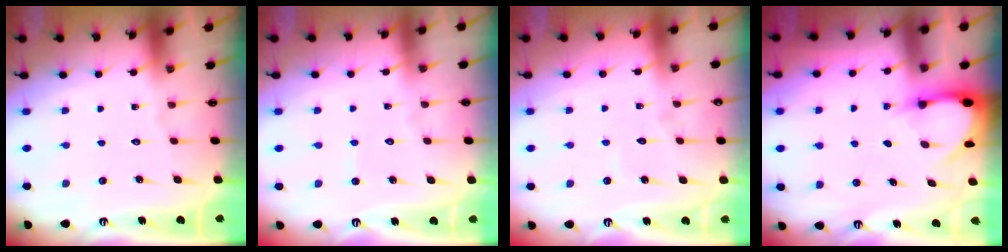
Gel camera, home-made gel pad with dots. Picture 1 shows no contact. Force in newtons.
{"total": 2.6, "press": 2.6, "slide": 0.2}
{"total": 2.7, "press": 2.7, "slide": 0.2}
{"total": 2.9, "press": 2.9, "slide": 0.3}